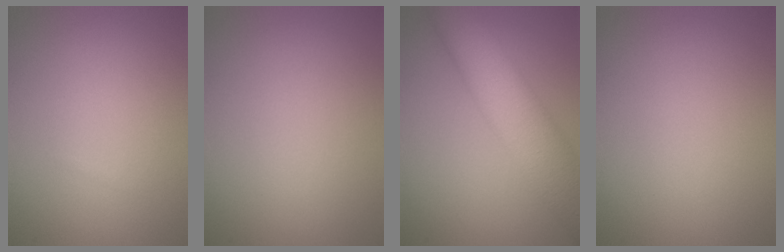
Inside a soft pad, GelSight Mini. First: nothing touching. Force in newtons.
{"total": 0.0}
{"total": 8.7, "press": 8.7, "slide": 0.3}
{"total": 0.0}